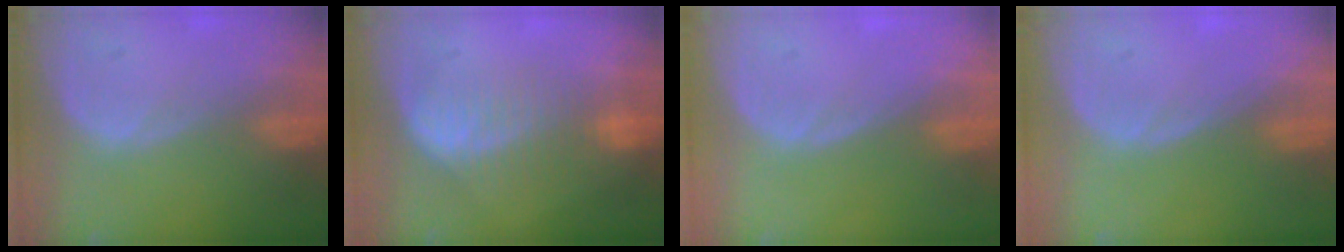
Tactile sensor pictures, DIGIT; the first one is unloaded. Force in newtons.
{"total": 7.1, "press": 6.5, "slide": 2.9}
{"total": 0.0}
{"total": 0.0}